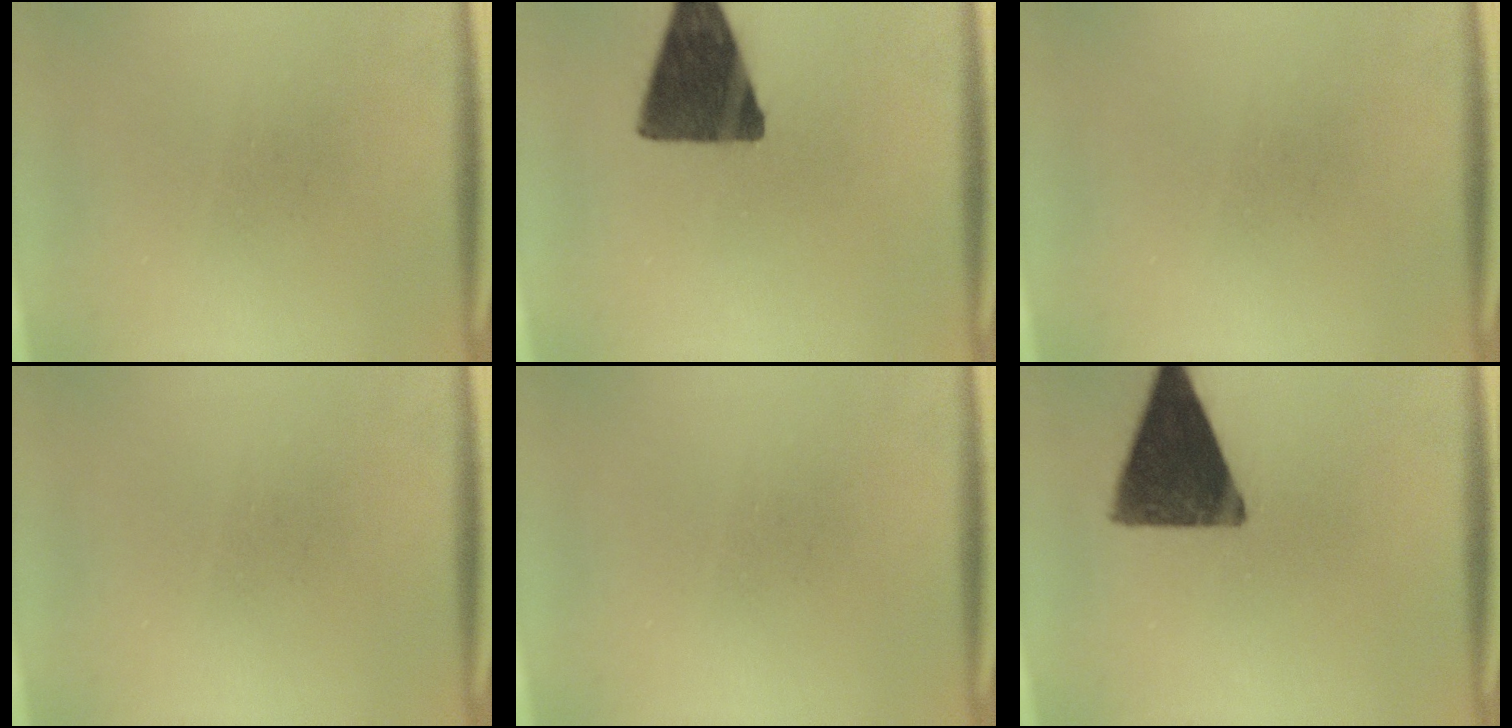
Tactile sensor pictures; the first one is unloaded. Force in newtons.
{"total": 14.5}
{"total": 0.0}
{"total": 0.0}
{"total": 0.0}
{"total": 14.1}